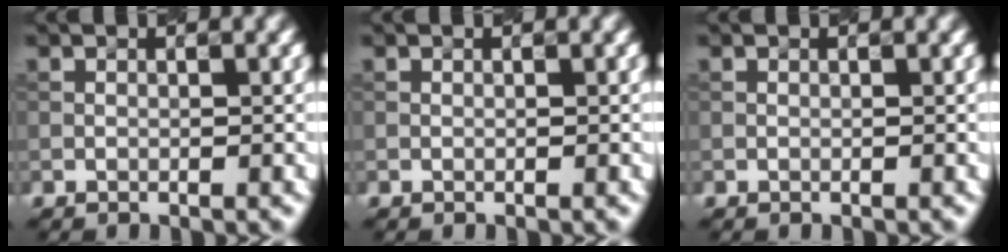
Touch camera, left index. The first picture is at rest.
{"total": 0.0}
{"total": 0.0}